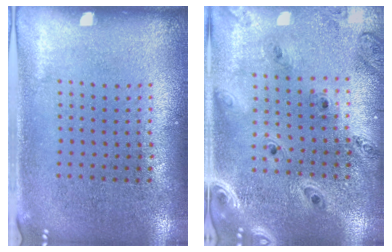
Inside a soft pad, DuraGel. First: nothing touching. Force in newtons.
{"total": 1.4, "press": 1.4, "slide": 0.2}